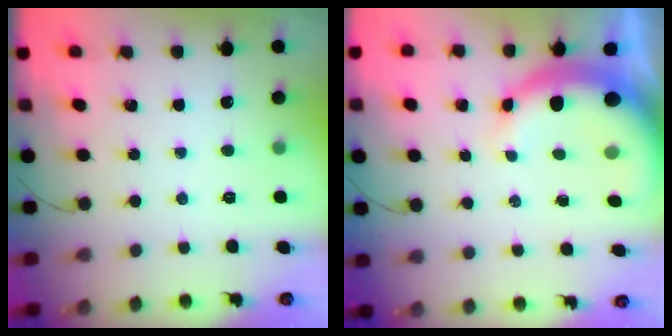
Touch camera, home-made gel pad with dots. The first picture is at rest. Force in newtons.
{"total": 9.7, "press": 9.5, "slide": 1.8}